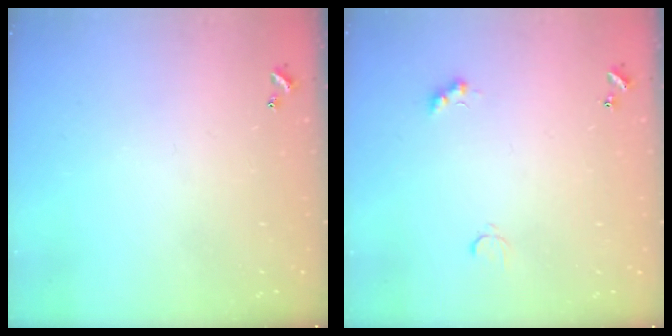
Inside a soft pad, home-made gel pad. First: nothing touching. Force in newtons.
{"total": 1.7, "press": 1.5, "slide": 0.6}